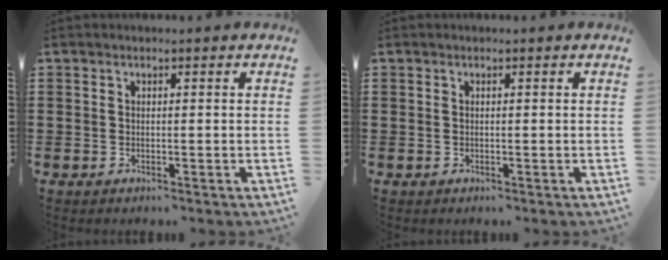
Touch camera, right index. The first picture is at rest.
{"total": 0.0}